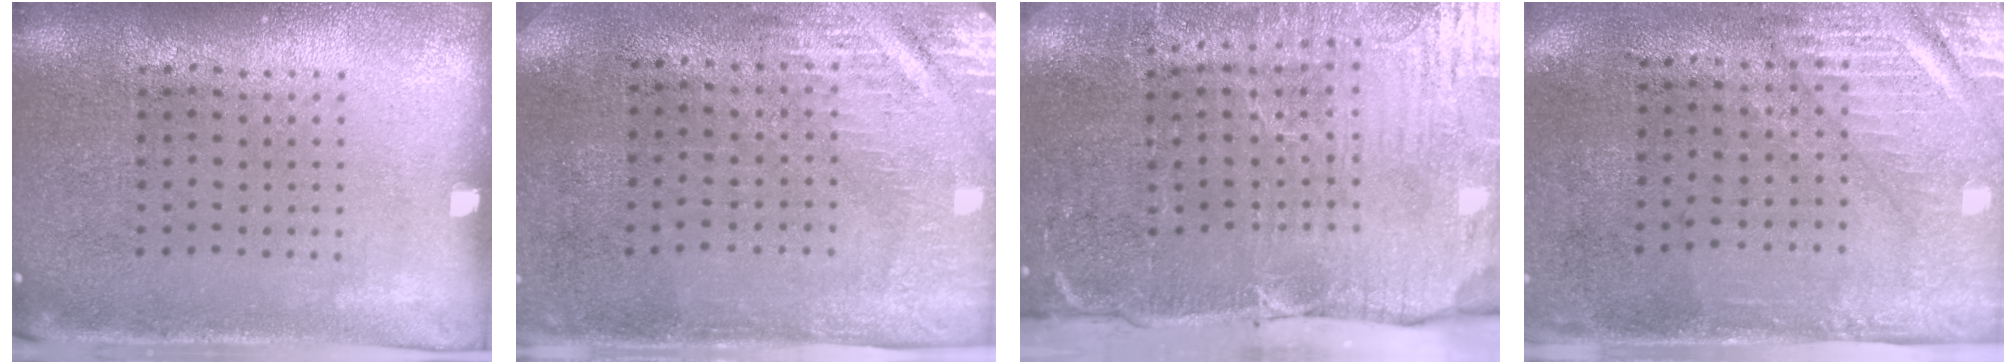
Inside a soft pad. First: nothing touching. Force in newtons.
{"total": 2.9, "press": 2.5, "slide": 1.4}
{"total": 5.2, "press": 4.4, "slide": 2.8}
{"total": 3.0, "press": 2.5, "slide": 1.6}